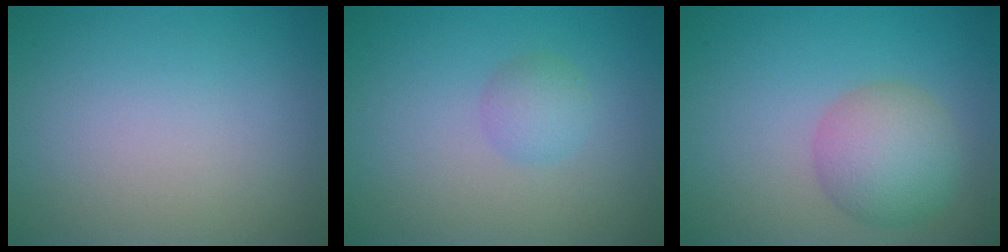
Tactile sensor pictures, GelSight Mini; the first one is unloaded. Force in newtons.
{"total": 1.7, "press": 1.7, "slide": 0.0}
{"total": 4.7, "press": 4.7, "slide": 0.2}